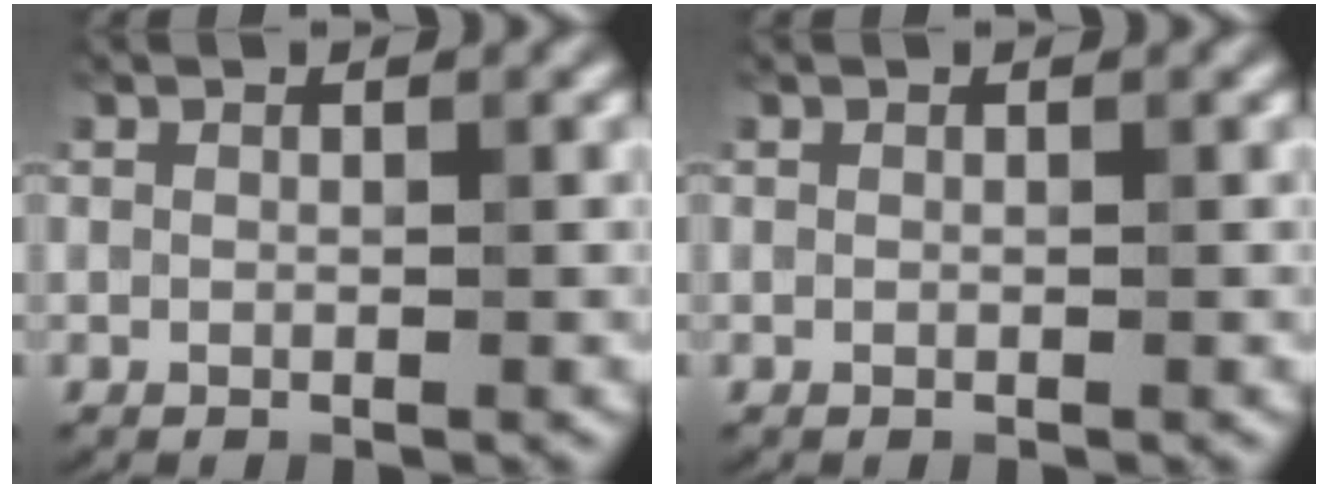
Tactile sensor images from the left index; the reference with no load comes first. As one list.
[{"total": 0.0}]